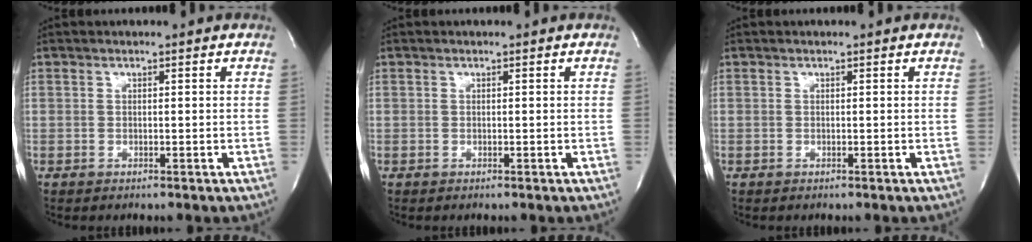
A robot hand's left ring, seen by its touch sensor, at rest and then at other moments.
{"total": 0.0}
{"total": 0.0}